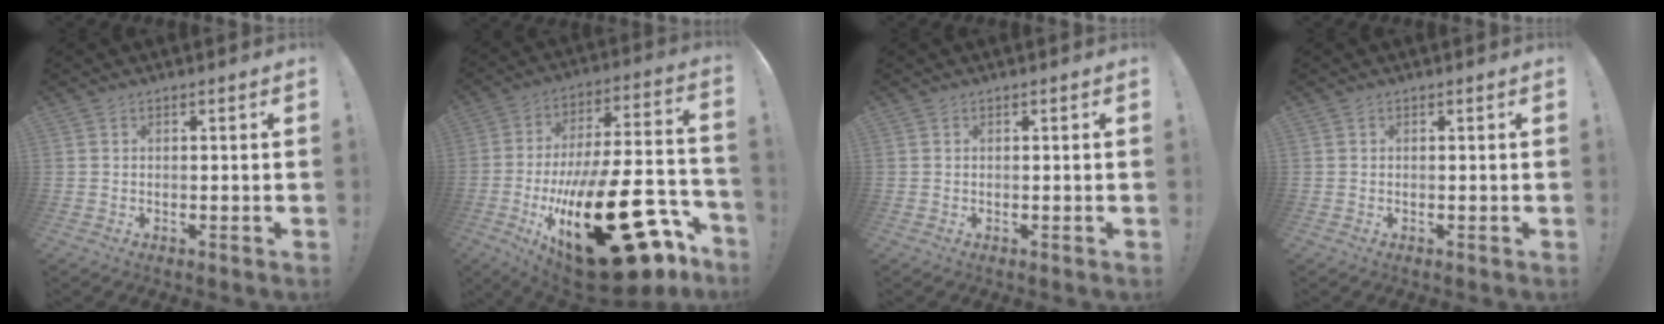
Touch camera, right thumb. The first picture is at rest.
{"total": 36.9, "force": [-13.1, 14.1, 31.5], "torque": [-0.499, 0.054, -0.187]}
{"total": 0.0}
{"total": 0.0}